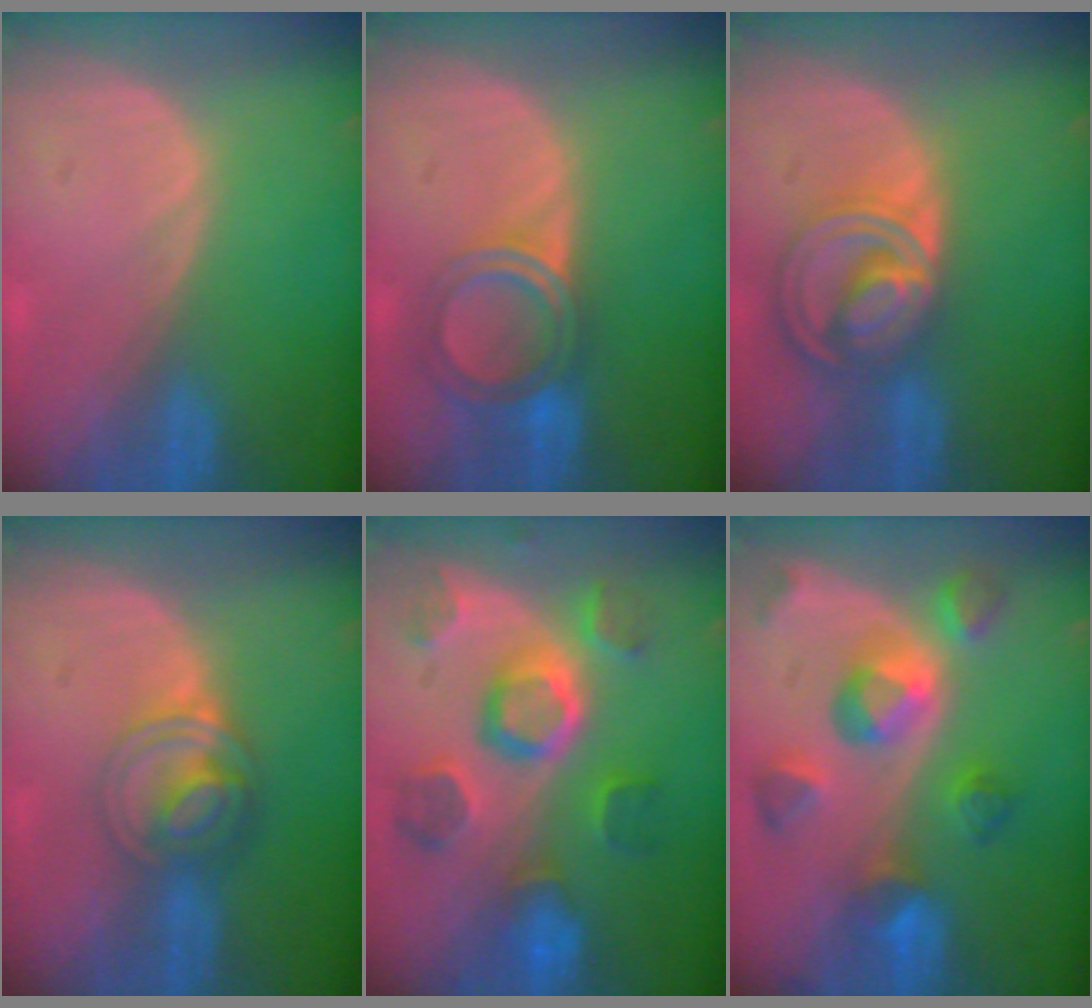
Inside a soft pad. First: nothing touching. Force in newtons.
{"total": 6.0, "press": 5.4, "slide": 2.6}
{"total": 8.5, "press": 7.2, "slide": 4.5}
{"total": 6.3, "press": 5.5, "slide": 3.2}
{"total": 10.7, "press": 9.7, "slide": 4.4}
{"total": 9.5, "press": 8.6, "slide": 3.9}